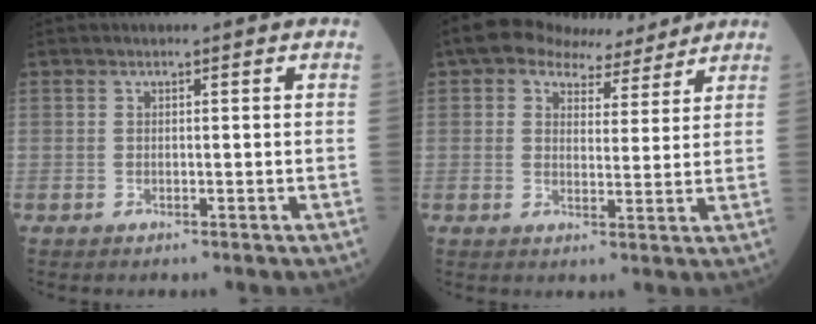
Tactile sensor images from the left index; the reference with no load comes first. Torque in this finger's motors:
{"motor_torque": [0.94, -1.03, 0.29, 0.01]}